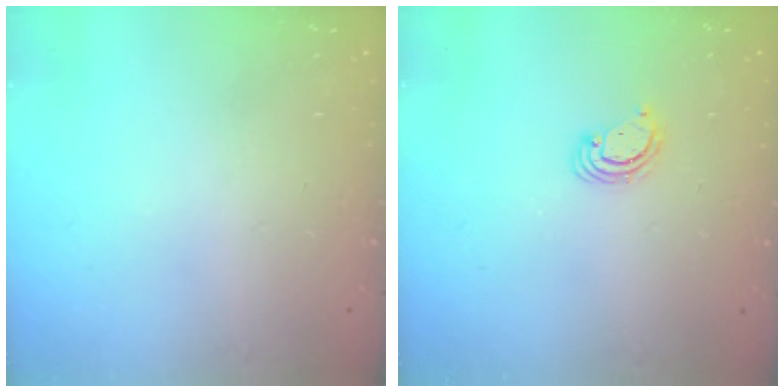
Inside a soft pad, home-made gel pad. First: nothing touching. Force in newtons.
{"total": 2.5, "press": 2.5, "slide": 0.3}